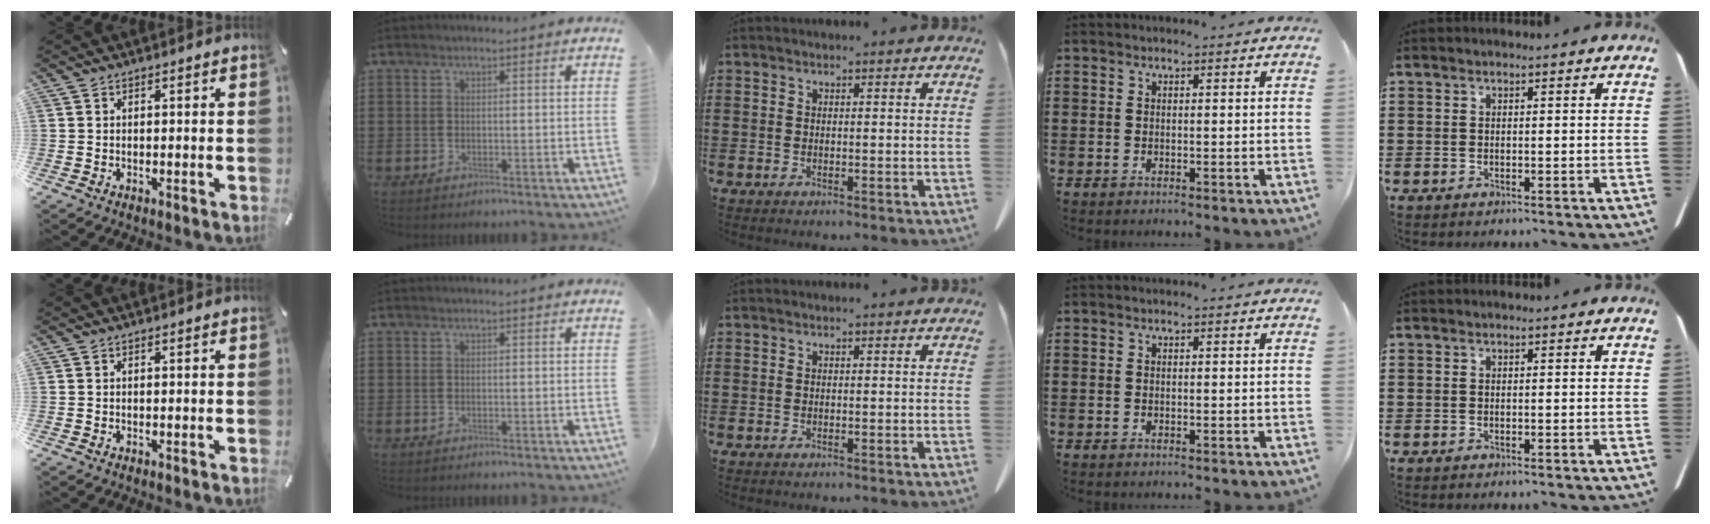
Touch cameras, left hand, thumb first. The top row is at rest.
{}